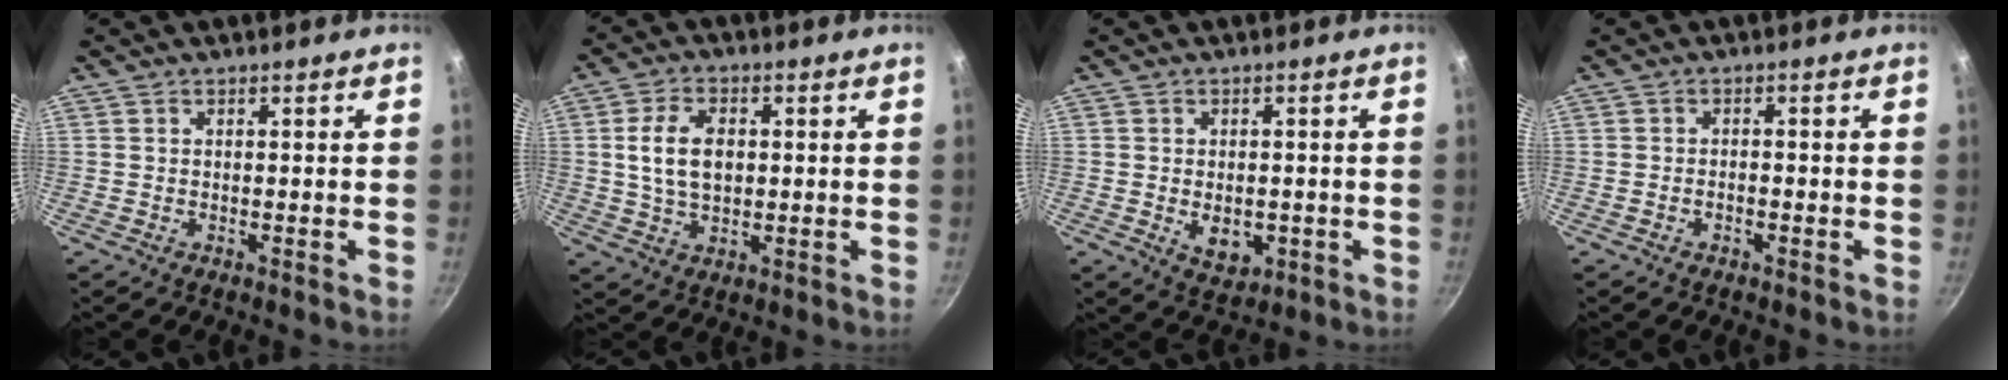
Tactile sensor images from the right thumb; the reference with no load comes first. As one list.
[{"total": 8.8, "force": [1.0, 5.5, 6.8], "torque": [-0.114, 0.005, 0.019]}, {"total": 5.4, "force": [-0.9, 3.8, 3.8], "torque": [-0.040, -0.005, -0.003]}, {"total": 1.1, "force": [-0.7, 0.6, 0.7], "torque": [-0.012, 0.009, -0.012]}]